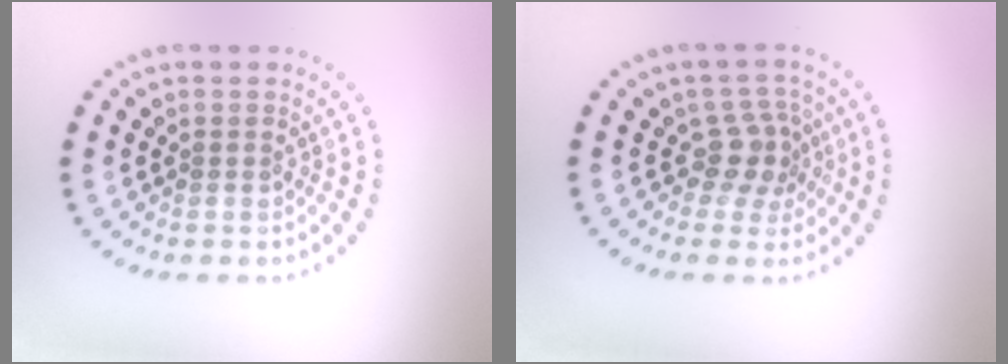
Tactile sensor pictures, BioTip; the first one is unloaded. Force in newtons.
{"total": 2.8, "press": 2.2, "slide": 1.8}